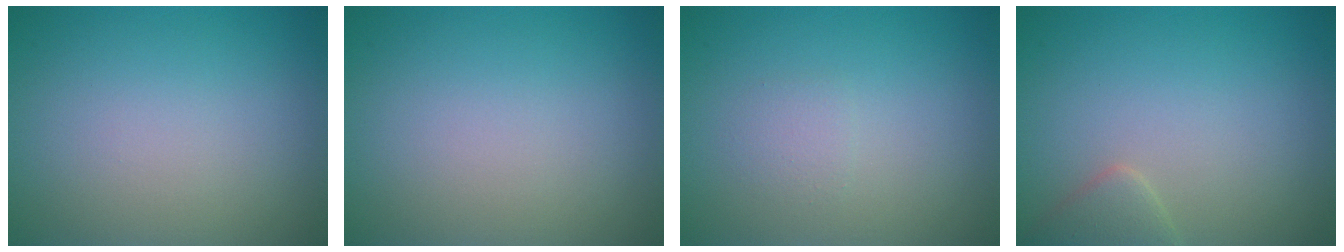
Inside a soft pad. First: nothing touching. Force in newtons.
{"total": 0.0}
{"total": 1.0, "press": 1.0, "slide": 0.1}
{"total": 1.8, "press": 1.8, "slide": 0.1}